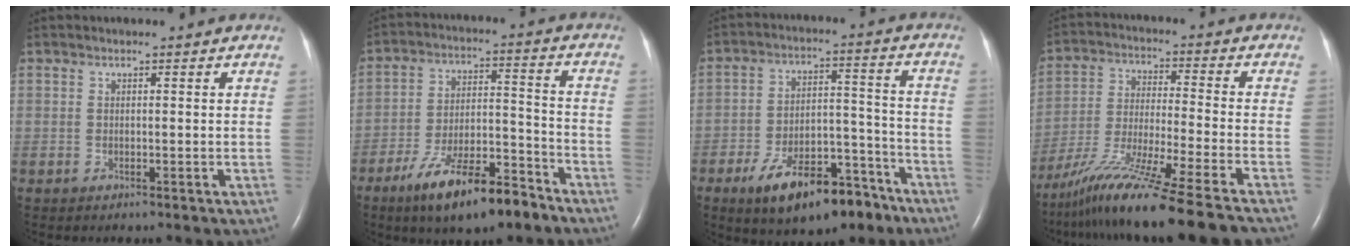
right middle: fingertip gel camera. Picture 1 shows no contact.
{"total": 13.8, "force": [-9.5, 3.5, 9.4], "torque": [-0.158, 0.003, -0.159]}
{"total": 15.0, "force": [-9.9, 6.2, 9.4], "torque": [-0.142, 0.021, -0.150]}
{"total": 18.7, "force": [-15.3, -2.3, 10.5], "torque": [-0.200, -0.055, -0.262]}